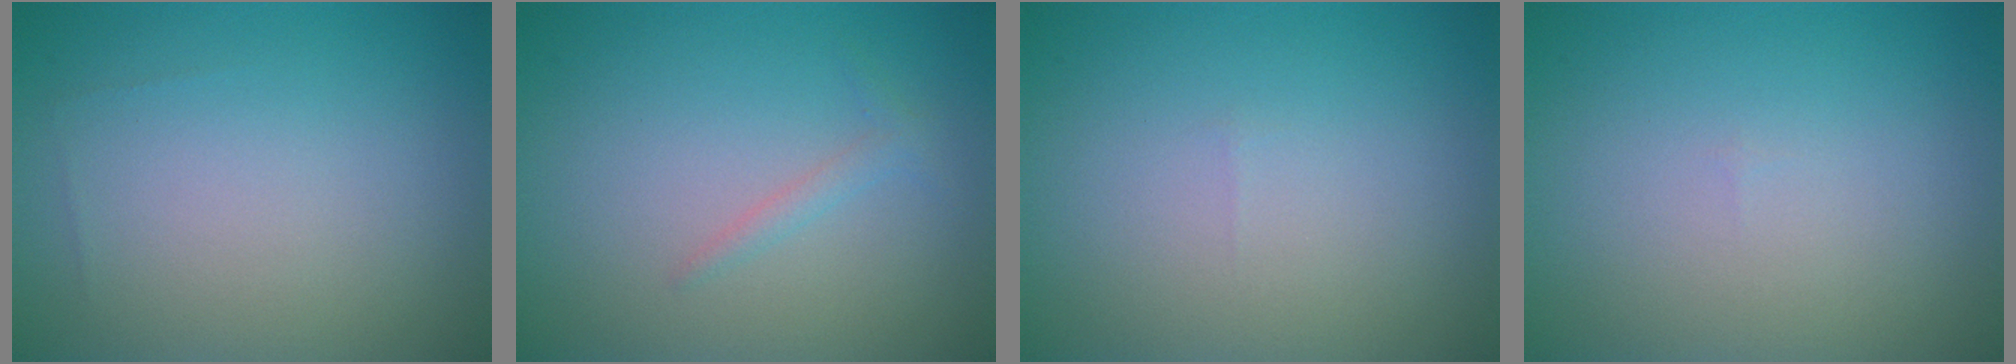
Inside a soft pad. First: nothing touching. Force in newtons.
{"total": 1.0, "press": 1.0, "slide": 0.1}
{"total": 0.0}
{"total": 0.0}